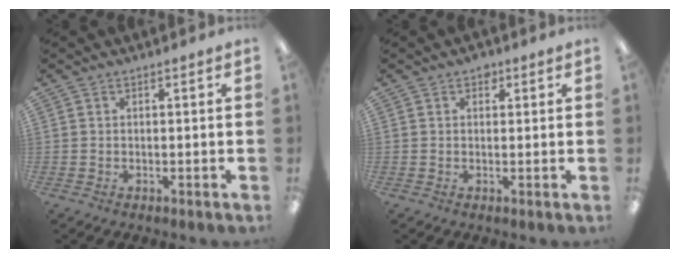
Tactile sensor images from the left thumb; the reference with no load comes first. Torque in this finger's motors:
{"motor_torque": [0.19, 0.07, 0.61, -0.15, 0.00]}